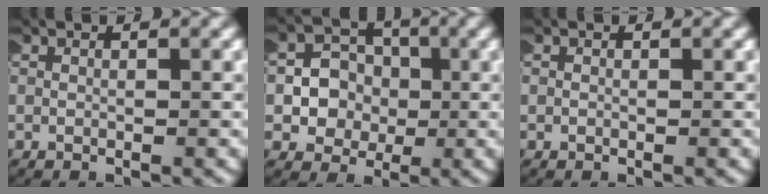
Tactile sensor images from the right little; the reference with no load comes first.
{"total": 4.0, "force": [-0.5, 3.6, 1.7], "torque": [-0.046, -0.006, -0.007]}
{"total": 0.0}